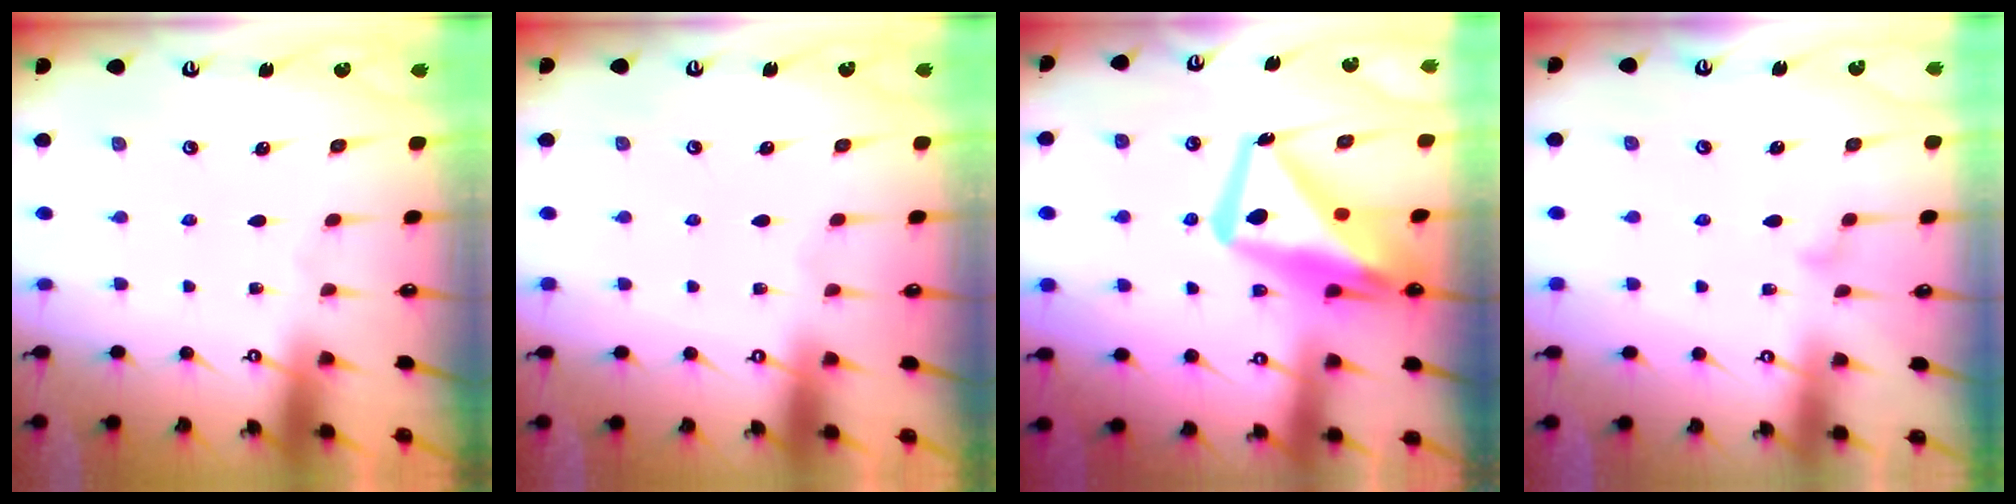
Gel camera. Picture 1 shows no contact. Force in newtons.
{"total": 3.9, "press": 3.9, "slide": 0.1}
{"total": 16.7, "press": 16.6, "slide": 1.4}
{"total": 7.5, "press": 7.5, "slide": 0.4}